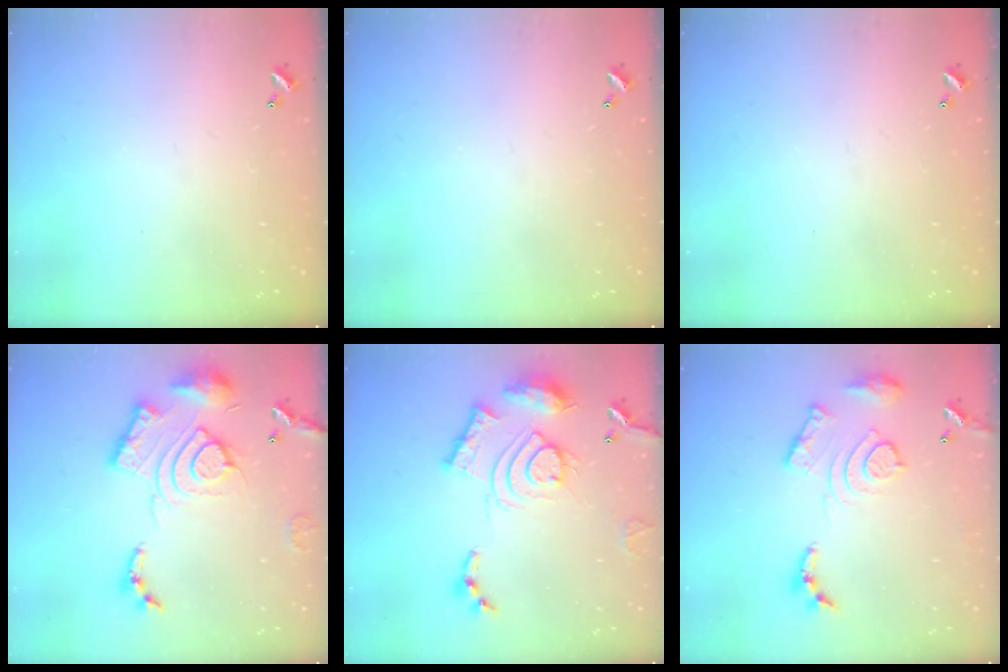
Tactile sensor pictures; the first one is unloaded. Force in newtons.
{"total": 0.0}
{"total": 0.0}
{"total": 20.0, "press": 19.9, "slide": 1.9}
{"total": 17.8, "press": 17.7, "slide": 1.5}
{"total": 13.8, "press": 13.7, "slide": 1.2}